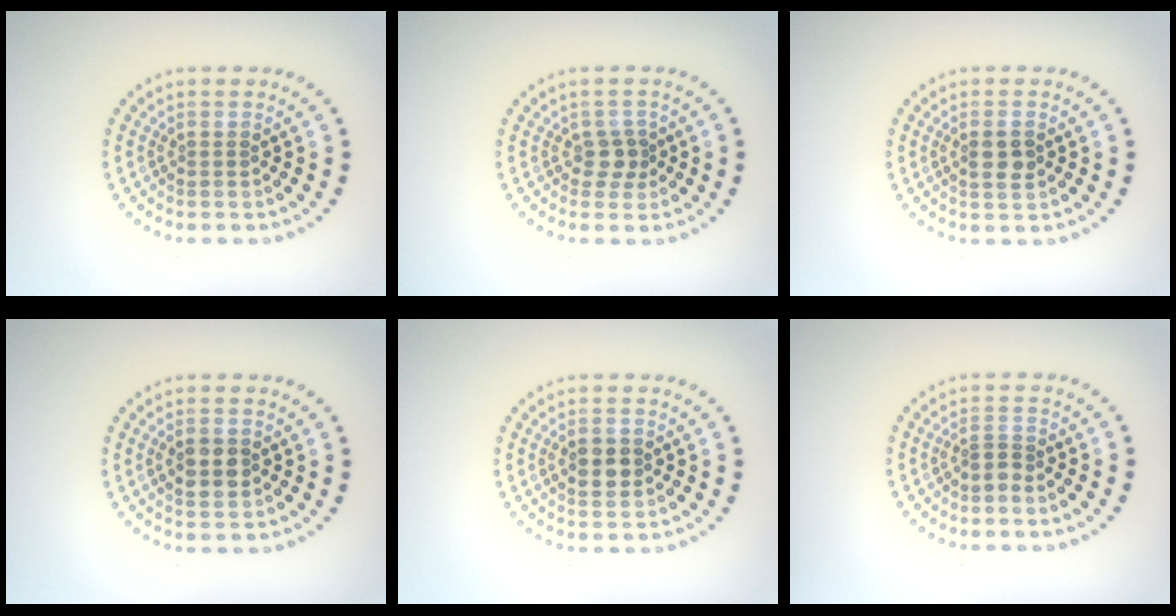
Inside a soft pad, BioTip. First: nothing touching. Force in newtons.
{"total": 1.8, "press": 1.4, "slide": 1.1}
{"total": 2.0, "press": 1.9, "slide": 0.4}
{"total": 2.4, "press": 2.4, "slide": 0.1}
{"total": 2.9, "press": 2.9, "slide": 0.0}
{"total": 1.4, "press": 0.9, "slide": 1.1}